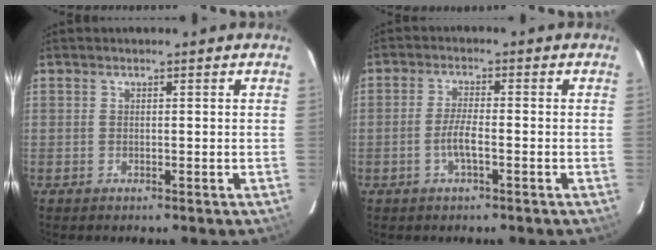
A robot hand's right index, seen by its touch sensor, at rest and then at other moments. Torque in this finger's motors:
{"motor_torque": [0.60, -0.40, 0.44, 0.08]}